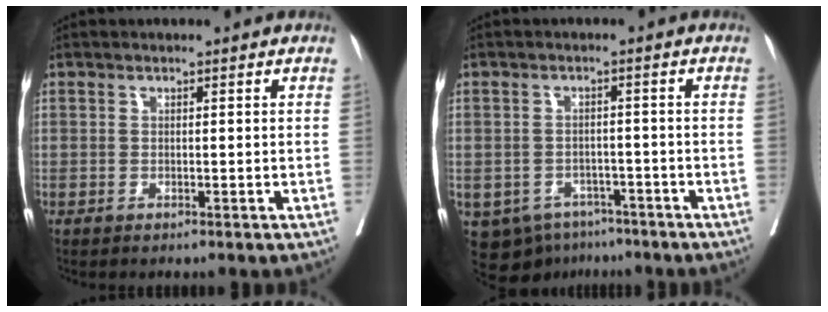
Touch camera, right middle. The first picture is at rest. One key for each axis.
{"total": 9.0, "fx": -5.7, "fy": 6.4, "fz": 2.9, "tx": -0.053, "ty": 0.004, "tz": -0.074}